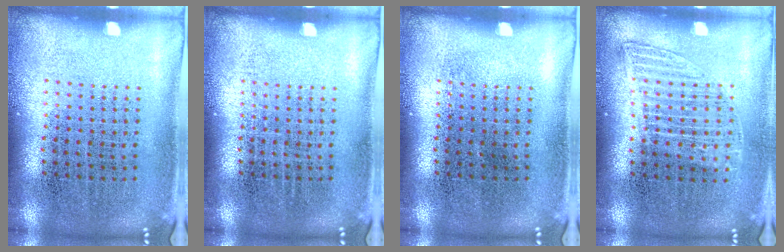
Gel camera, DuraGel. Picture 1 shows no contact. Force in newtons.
{"total": 0.0}
{"total": 0.0}
{"total": 1.1, "press": 1.0, "slide": 0.5}